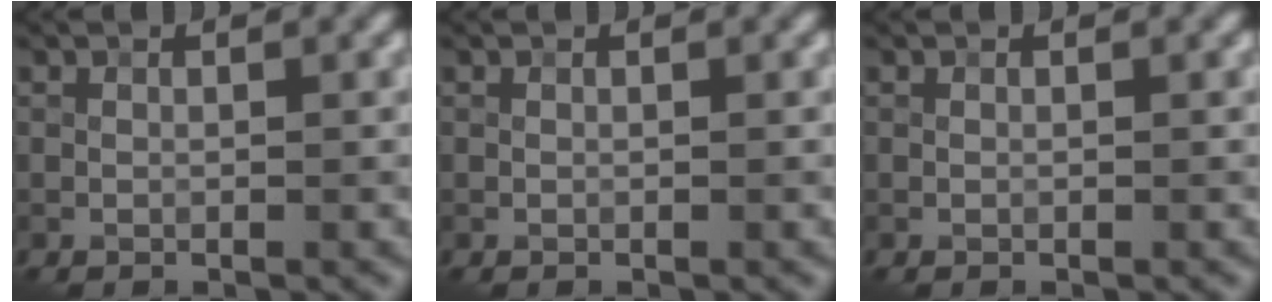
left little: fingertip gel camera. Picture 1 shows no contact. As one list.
[{"total": 0.0}, {"total": 0.0}]